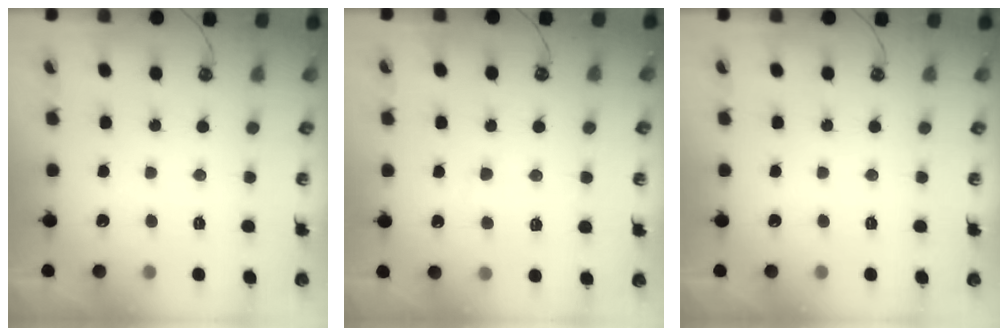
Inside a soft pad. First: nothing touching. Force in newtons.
{"total": 1.8, "press": 1.7, "slide": 0.6}
{"total": 0.0}